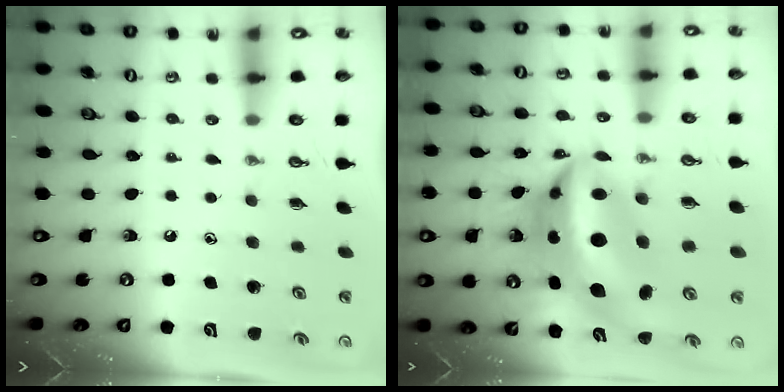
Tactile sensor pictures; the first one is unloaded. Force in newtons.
{"total": 17.0, "press": 16.9, "slide": 1.6}